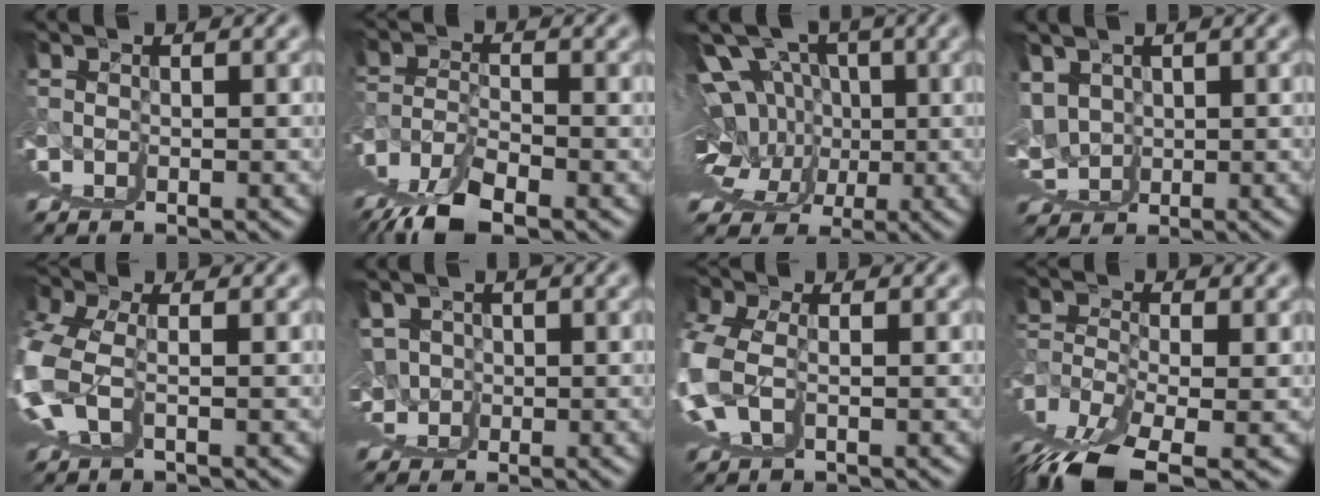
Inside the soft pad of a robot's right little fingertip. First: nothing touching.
{"total": 3.5, "force": [0.1, -1.1, 3.3], "torque": [-0.060, -0.010, 0.019]}
{"total": 10.5, "force": [3.5, 5.7, 8.2], "torque": [-0.104, -0.011, 0.067]}
{"total": 6.7, "force": [2.5, 5.3, 3.4], "torque": [-0.060, -0.029, 0.053]}
{"total": 1.6, "force": [0.4, 0.9, 1.3], "torque": [-0.040, -0.009, 0.015]}
{"total": 3.6, "force": [2.4, 1.6, 2.0], "torque": [-0.033, -0.016, 0.047]}
{"total": 2.5, "force": [0.8, 2.1, 1.2], "torque": [-0.039, -0.005, 0.016]}
{"total": 4.2, "force": [2.0, -2.8, 2.5], "torque": [-0.034, 0.011, 0.046]}